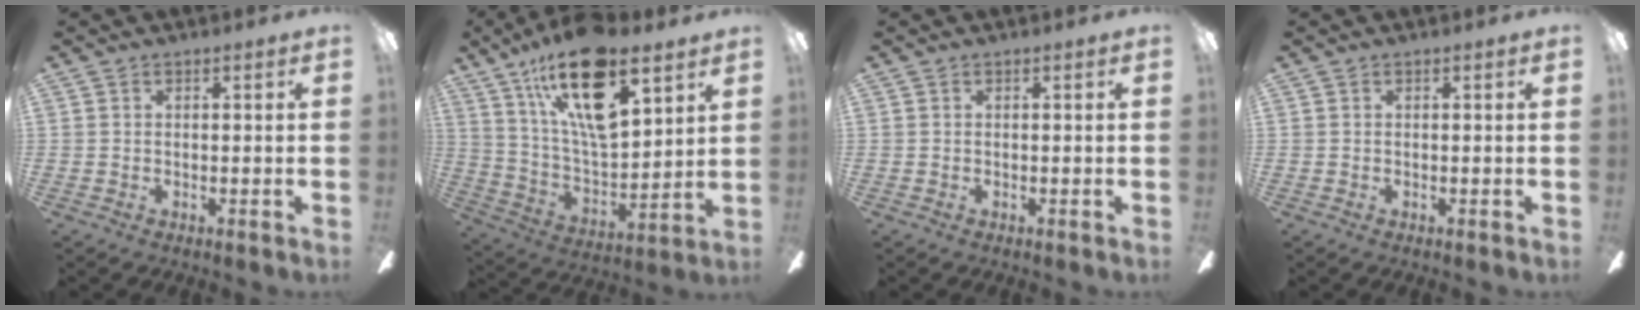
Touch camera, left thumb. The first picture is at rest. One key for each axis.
{"total": 22.5, "fx": 13.6, "fy": 8.7, "fz": 15.7, "tx": -0.293, "ty": -0.072, "tz": 0.225}
{"total": 0.0}
{"total": 0.0}